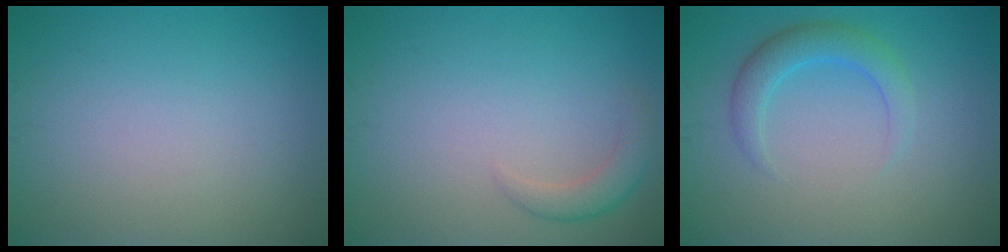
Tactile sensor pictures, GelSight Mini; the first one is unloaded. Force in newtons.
{"total": 2.0, "press": 2.0, "slide": 0.2}
{"total": 2.8, "press": 2.8, "slide": 0.2}